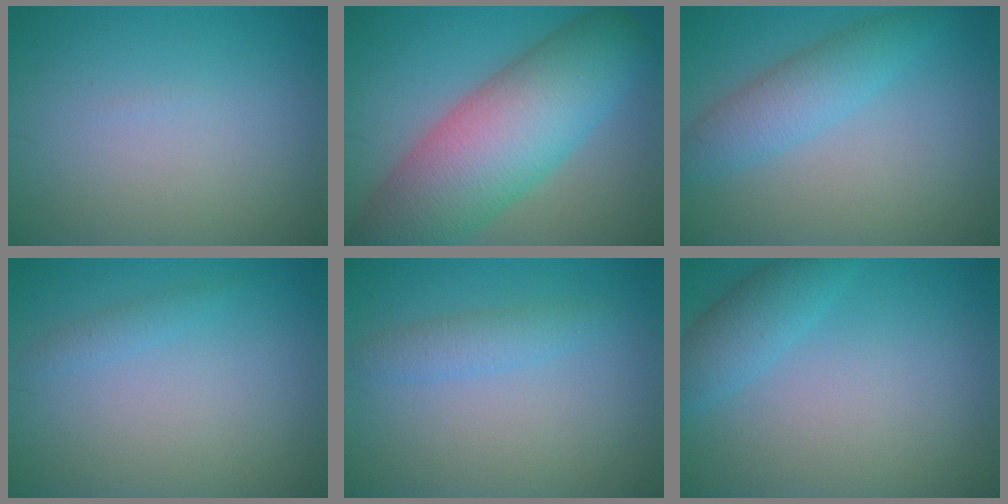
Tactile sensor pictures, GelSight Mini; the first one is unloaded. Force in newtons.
{"total": 11.9, "press": 11.9, "slide": 0.5}
{"total": 3.8, "press": 3.8, "slide": 0.1}
{"total": 1.0, "press": 1.0, "slide": 0.1}
{"total": 2.0, "press": 2.0, "slide": 0.2}
{"total": 3.0, "press": 3.0, "slide": 0.2}